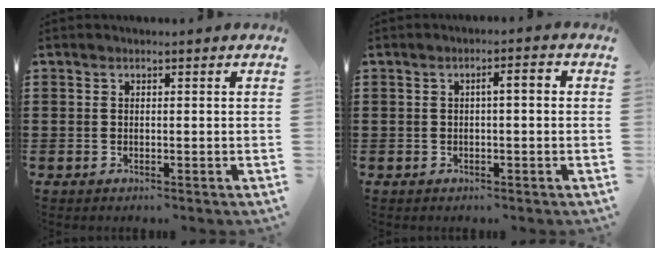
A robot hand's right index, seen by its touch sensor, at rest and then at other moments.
{"total": 2.2, "force": [0.1, 0.3, 2.1], "torque": [-0.040, 0.002, -0.001]}